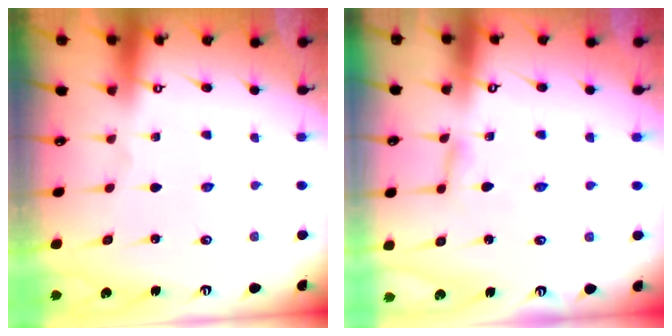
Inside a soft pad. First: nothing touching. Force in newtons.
{"total": 2.6, "press": 2.6, "slide": 0.3}